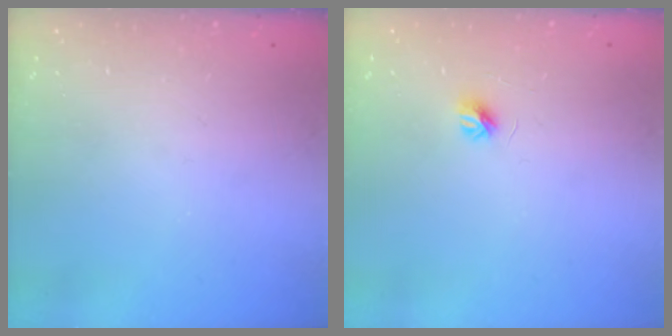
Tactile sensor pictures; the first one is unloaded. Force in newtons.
{"total": 4.1, "press": 4.0, "slide": 0.4}